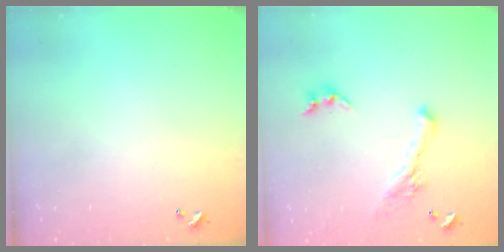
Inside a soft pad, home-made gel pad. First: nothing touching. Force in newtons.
{"total": 1.4, "press": 0.7, "slide": 1.2}